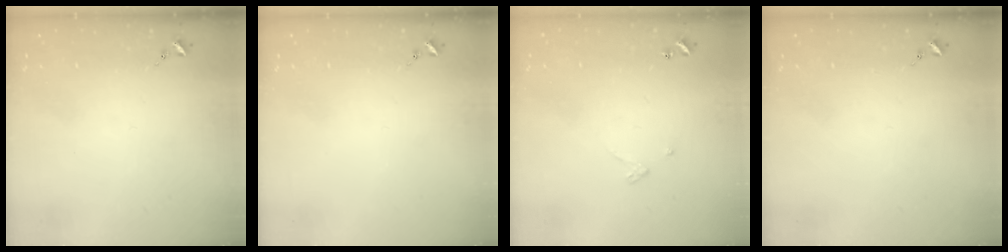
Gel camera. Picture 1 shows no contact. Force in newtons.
{"total": 0.0}
{"total": 2.4, "press": 2.4, "slide": 0.2}
{"total": 0.0}